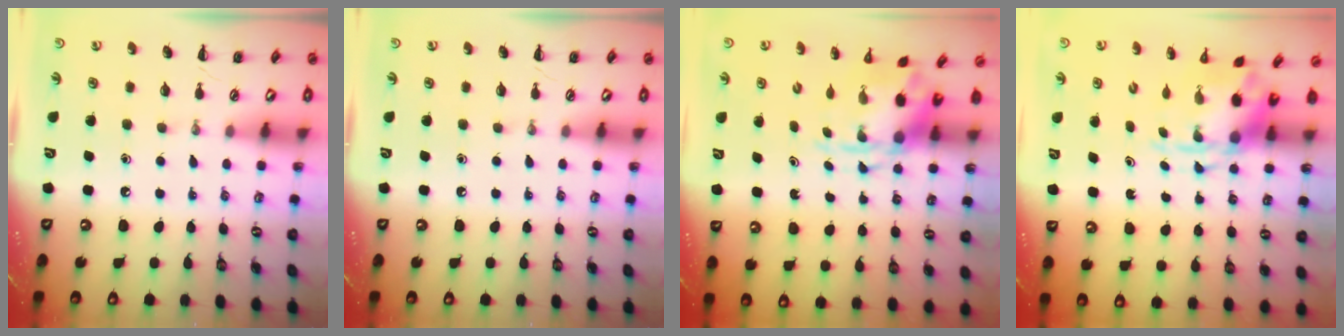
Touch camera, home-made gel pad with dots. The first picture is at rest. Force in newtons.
{"total": 0.0}
{"total": 3.8, "press": 3.7, "slide": 0.9}
{"total": 3.8, "press": 3.7, "slide": 0.9}